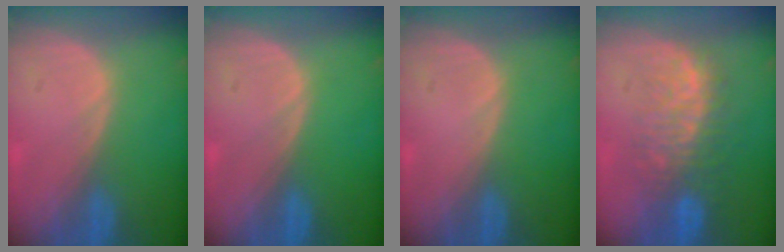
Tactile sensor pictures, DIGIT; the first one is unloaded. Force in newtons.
{"total": 0.0}
{"total": 0.0}
{"total": 8.7, "press": 8.1, "slide": 3.1}